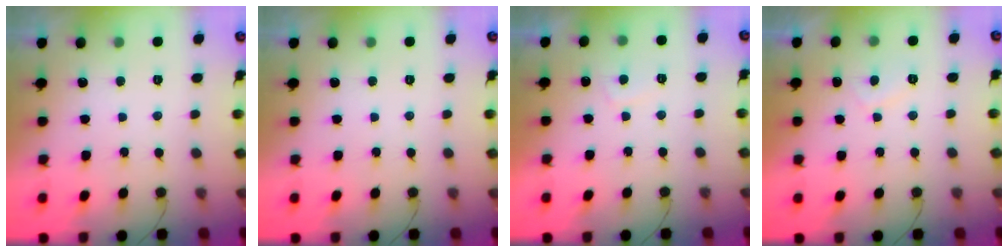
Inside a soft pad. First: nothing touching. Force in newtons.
{"total": 0.0}
{"total": 2.3, "press": 2.2, "slide": 0.6}
{"total": 1.7, "press": 1.6, "slide": 0.7}